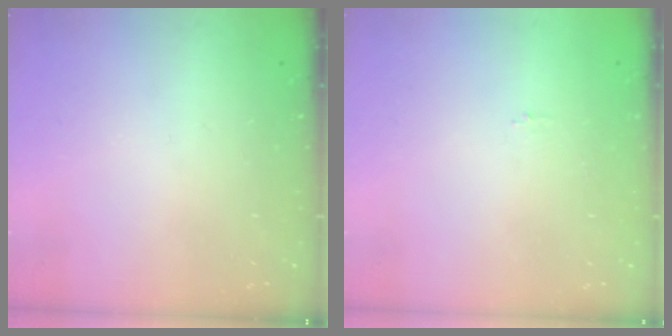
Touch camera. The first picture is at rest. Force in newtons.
{"total": 0.8, "press": 0.8, "slide": 0.2}